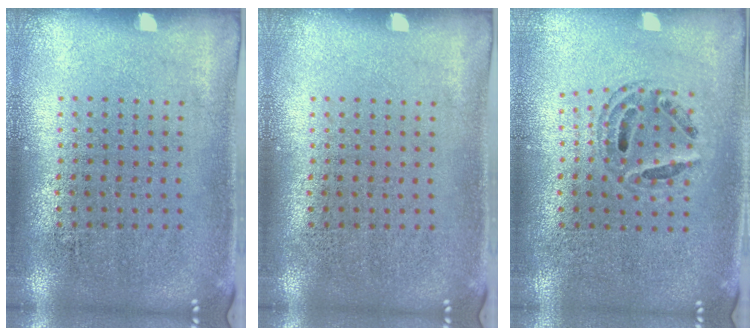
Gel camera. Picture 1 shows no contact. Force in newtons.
{"total": 0.0}
{"total": 0.7, "press": 0.7, "slide": 0.1}